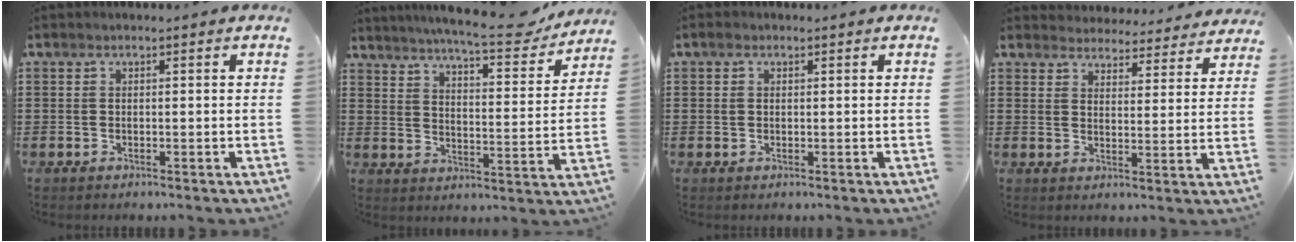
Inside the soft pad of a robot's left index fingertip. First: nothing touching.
{"total": 8.3, "force": [7.5, 0.3, 3.5], "torque": [-0.074, -0.049, 0.124]}
{"total": 1.2, "force": [0.3, 0.9, 0.7], "torque": [-0.008, 0.005, 0.003]}
{"total": 4.3, "force": [4.3, 0.2, -0.3], "torque": [-0.009, -0.031, 0.074]}